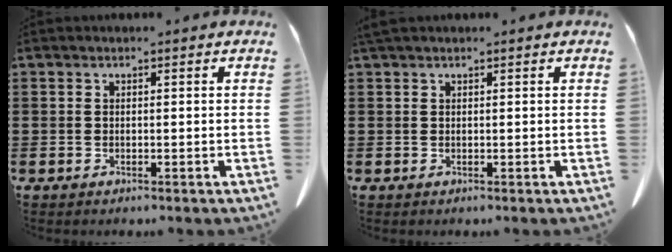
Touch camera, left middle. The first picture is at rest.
{"total": 0.7, "force": [0.5, 0.1, 0.4], "torque": [-0.010, -0.001, 0.011]}